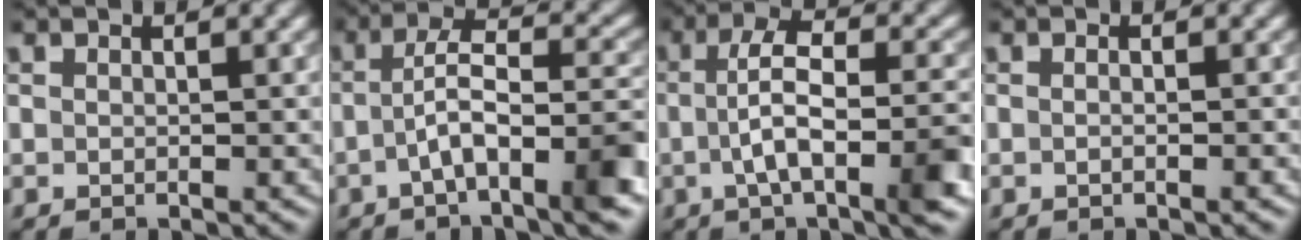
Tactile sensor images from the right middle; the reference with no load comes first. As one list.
[{"total": 7.0, "force": [-2.5, 2.1, 6.2], "torque": [-0.102, 0.016, -0.045]}, {"total": 7.5, "force": [-1.4, 2.4, 6.9], "torque": [-0.116, 0.011, -0.027]}, {"total": 1.1, "force": [-0.1, 0.5, 1.0], "torque": [0.005, -0.005, -0.010]}]